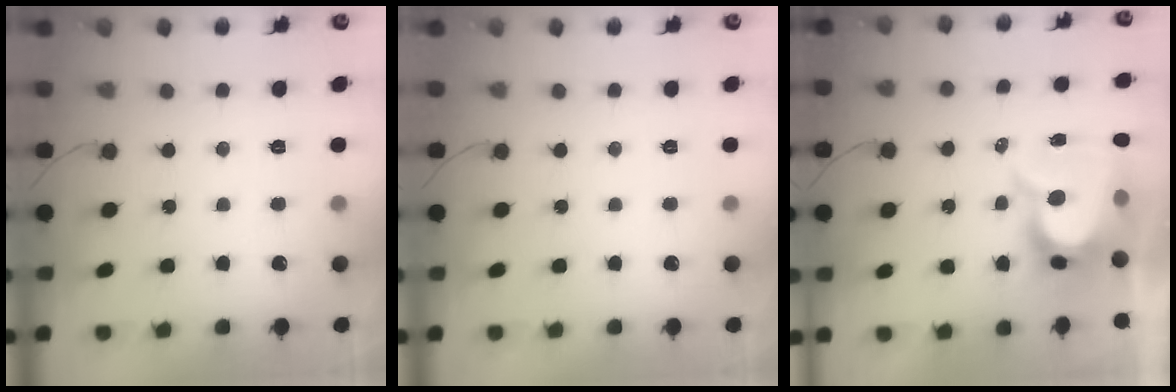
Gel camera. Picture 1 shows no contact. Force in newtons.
{"total": 0.0}
{"total": 11.1, "press": 11.0, "slide": 0.9}